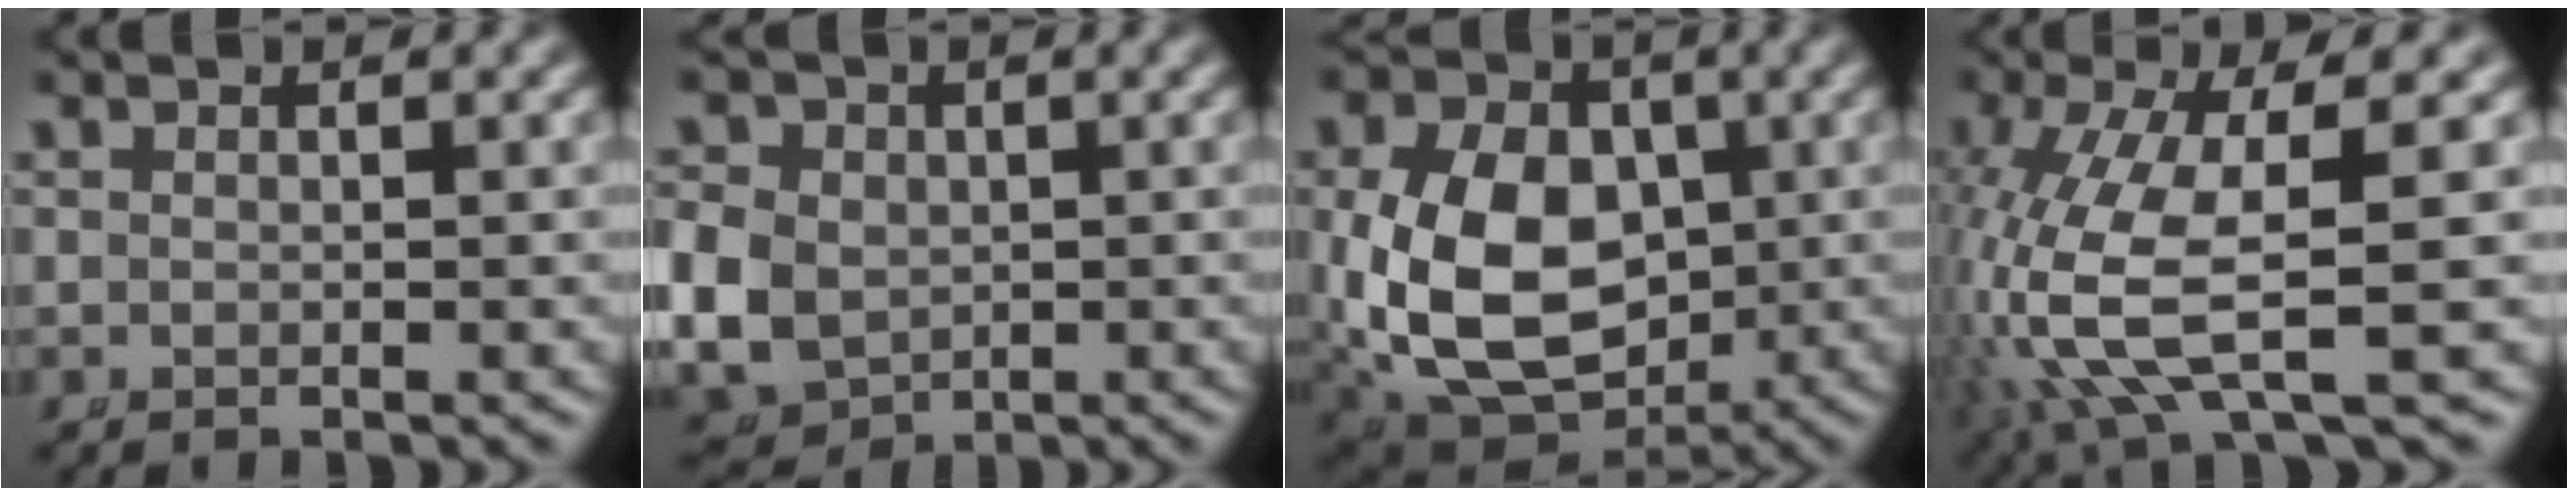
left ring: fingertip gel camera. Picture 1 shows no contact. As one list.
[{"total": 8.8, "force": [-1.6, 7.7, 3.8], "torque": [-0.112, -0.049, -0.008]}, {"total": 11.9, "force": [-1.3, 8.9, 7.8], "torque": [-0.174, -0.060, 0.010]}, {"total": 8.4, "force": [-1.3, 3.4, 7.5], "torque": [-0.180, -0.038, 0.004]}]